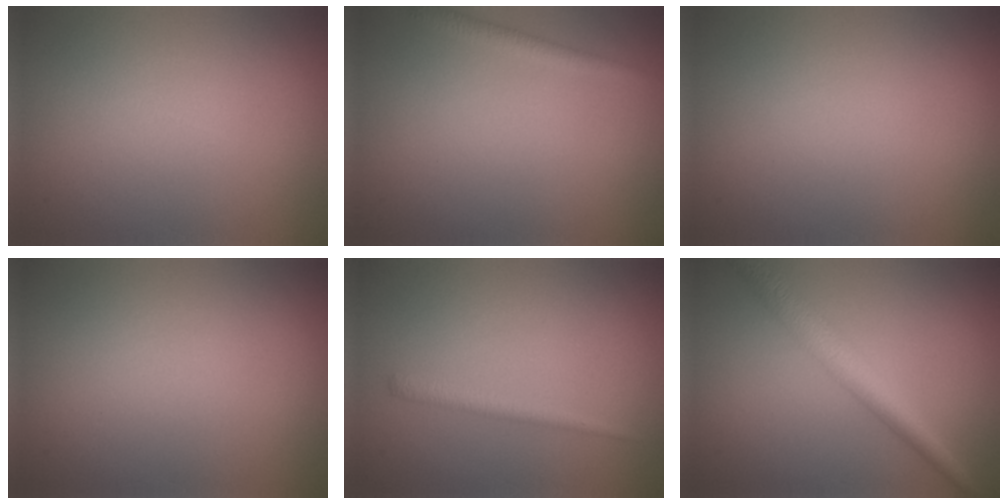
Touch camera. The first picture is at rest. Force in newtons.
{"total": 1.4, "press": 1.4, "slide": 0.0}
{"total": 0.0}
{"total": 0.0}
{"total": 1.5, "press": 1.5, "slide": 0.0}
{"total": 3.9, "press": 3.9, "slide": 0.0}